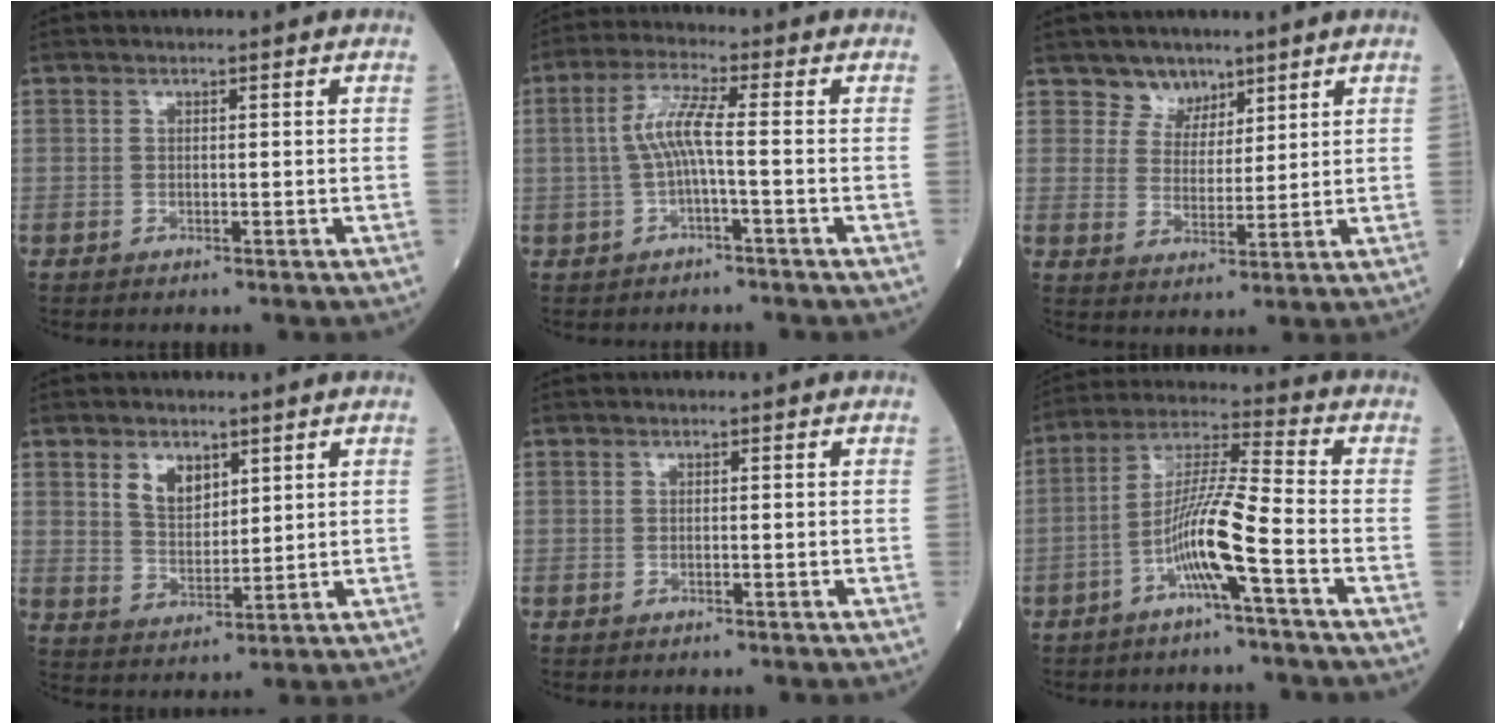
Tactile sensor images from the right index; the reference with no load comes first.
{"total": 5.4, "force": [-0.5, 0.3, 5.4], "torque": [-0.112, 0.016, -0.010]}
{"total": 4.4, "force": [3.4, 2.9, 0.2], "torque": [0.003, -0.002, 0.059]}
{"total": 5.4, "force": [2.9, 3.1, 3.4], "torque": [-0.066, 0.002, 0.059]}
{"total": 0.0}
{"total": 9.5, "force": [-4.0, -0.9, 8.6], "torque": [-0.172, 0.011, -0.079]}